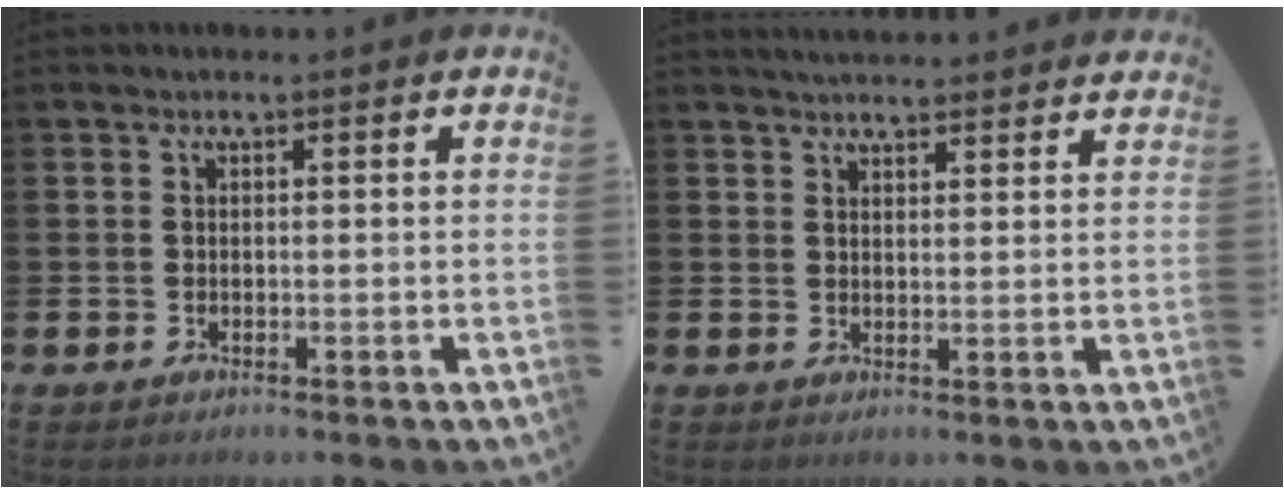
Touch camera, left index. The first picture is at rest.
{"total": 3.5, "force": [3.5, 0.2, 0.2], "torque": [-0.009, -0.018, 0.063]}